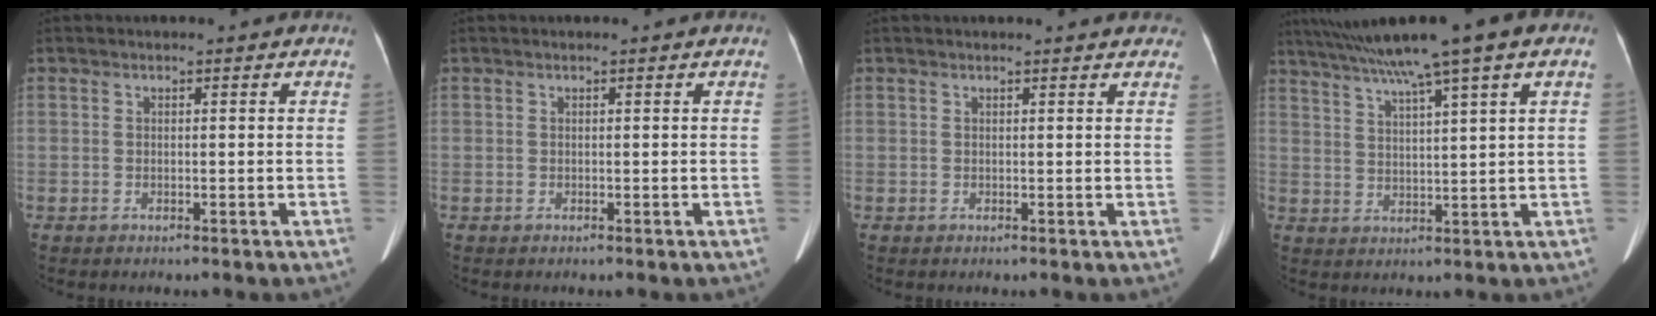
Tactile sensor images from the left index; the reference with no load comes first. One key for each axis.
{"total": 0.0}
{"total": 7.4, "fx": 7.0, "fy": 1.5, "fz": 2.1, "tx": -0.016, "ty": 0.006, "tz": 0.057}
{"total": 13.6, "fx": 8.8, "fy": 0.1, "fz": 10.4, "tx": -0.170, "ty": 0.048, "tz": 0.130}